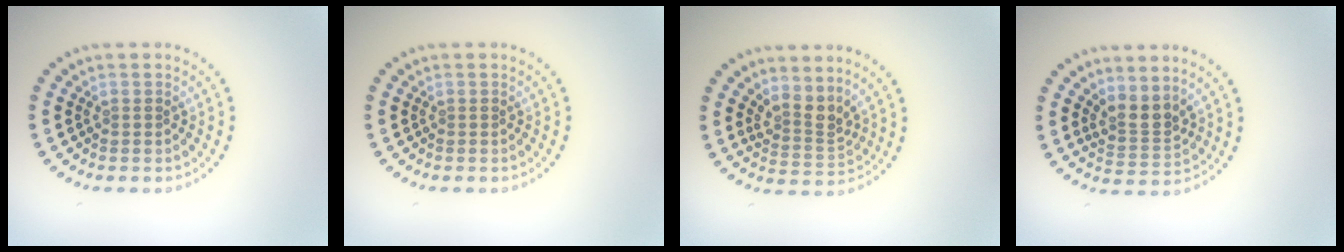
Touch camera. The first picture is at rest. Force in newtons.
{"total": 0.0}
{"total": 2.6, "press": 1.8, "slide": 1.9}
{"total": 2.6, "press": 1.9, "slide": 1.7}